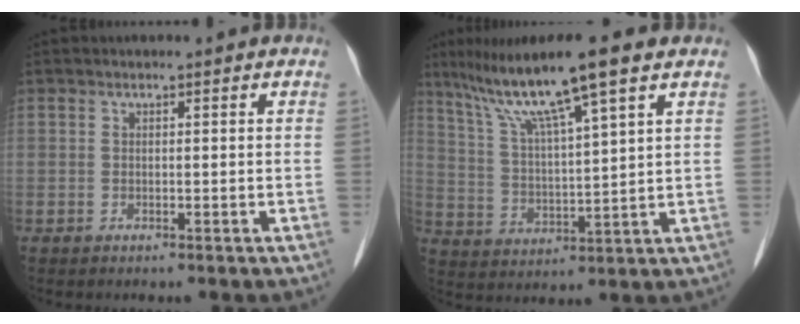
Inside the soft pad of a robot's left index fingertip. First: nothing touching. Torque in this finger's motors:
{"motor_torque": [1.10, -1.04, 0.32, 0.09]}